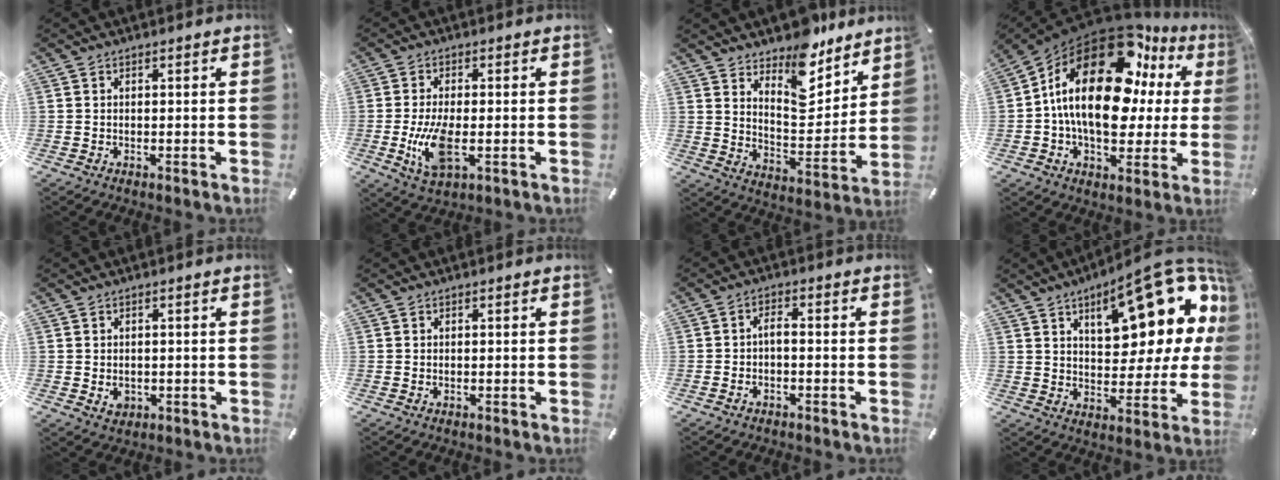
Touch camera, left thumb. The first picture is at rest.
{"total": 9.2, "force": [-1.6, 4.0, 8.1], "torque": [-0.186, -0.017, -0.028]}
{"total": 13.5, "force": [10.8, 6.3, 5.1], "torque": [-0.064, -0.094, 0.193]}
{"total": 24.5, "force": [6.5, 13.7, 19.2], "torque": [-0.347, -0.051, 0.101]}
{"total": 2.4, "force": [-0.2, 2.1, 1.1], "torque": [-0.012, 0.001, -0.005]}
{"total": 0.0}
{"total": 2.5, "force": [-0.9, 0.9, 2.2], "torque": [-0.040, 0.008, -0.018]}
{"total": 22.0, "force": [10.9, 9.7, 16.5], "torque": [-0.215, -0.065, 0.175]}